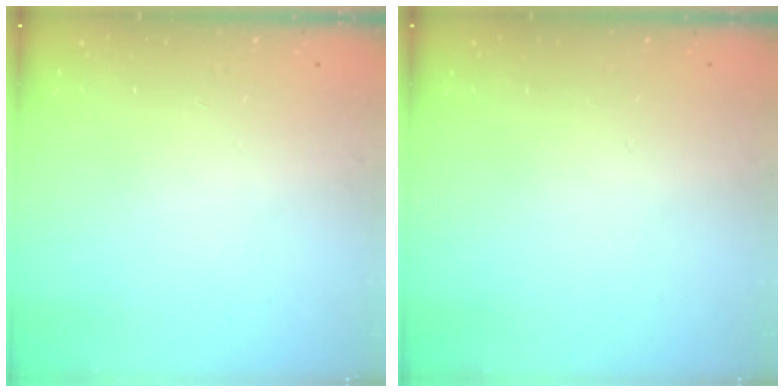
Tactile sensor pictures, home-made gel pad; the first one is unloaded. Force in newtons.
{"total": 0.0}